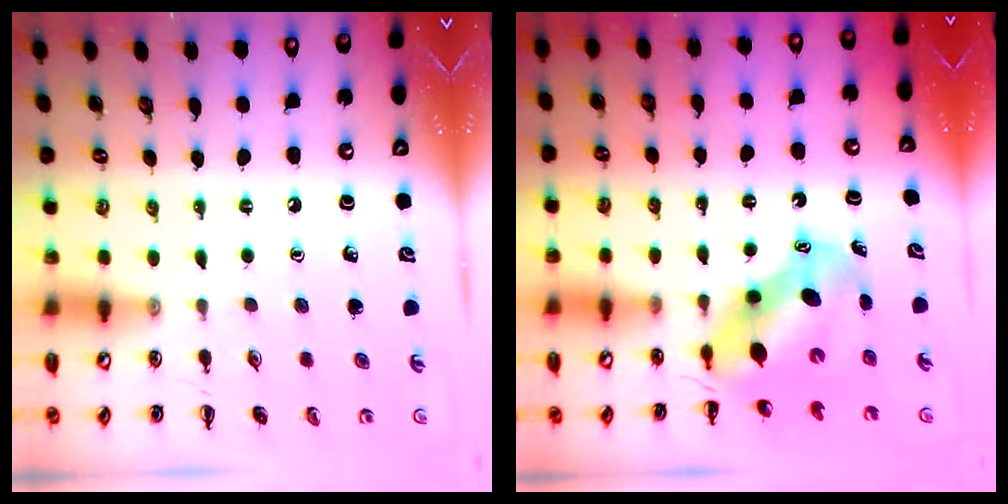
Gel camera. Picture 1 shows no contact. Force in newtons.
{"total": 6.7, "press": 6.6, "slide": 1.2}